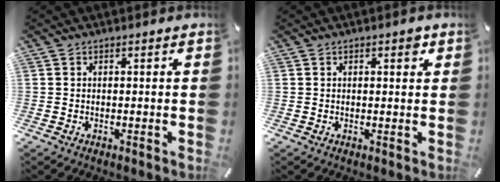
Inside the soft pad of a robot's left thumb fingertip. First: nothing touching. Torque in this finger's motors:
{"motor_torque": [0.11, -0.27, -0.01, 0.16, -0.04]}